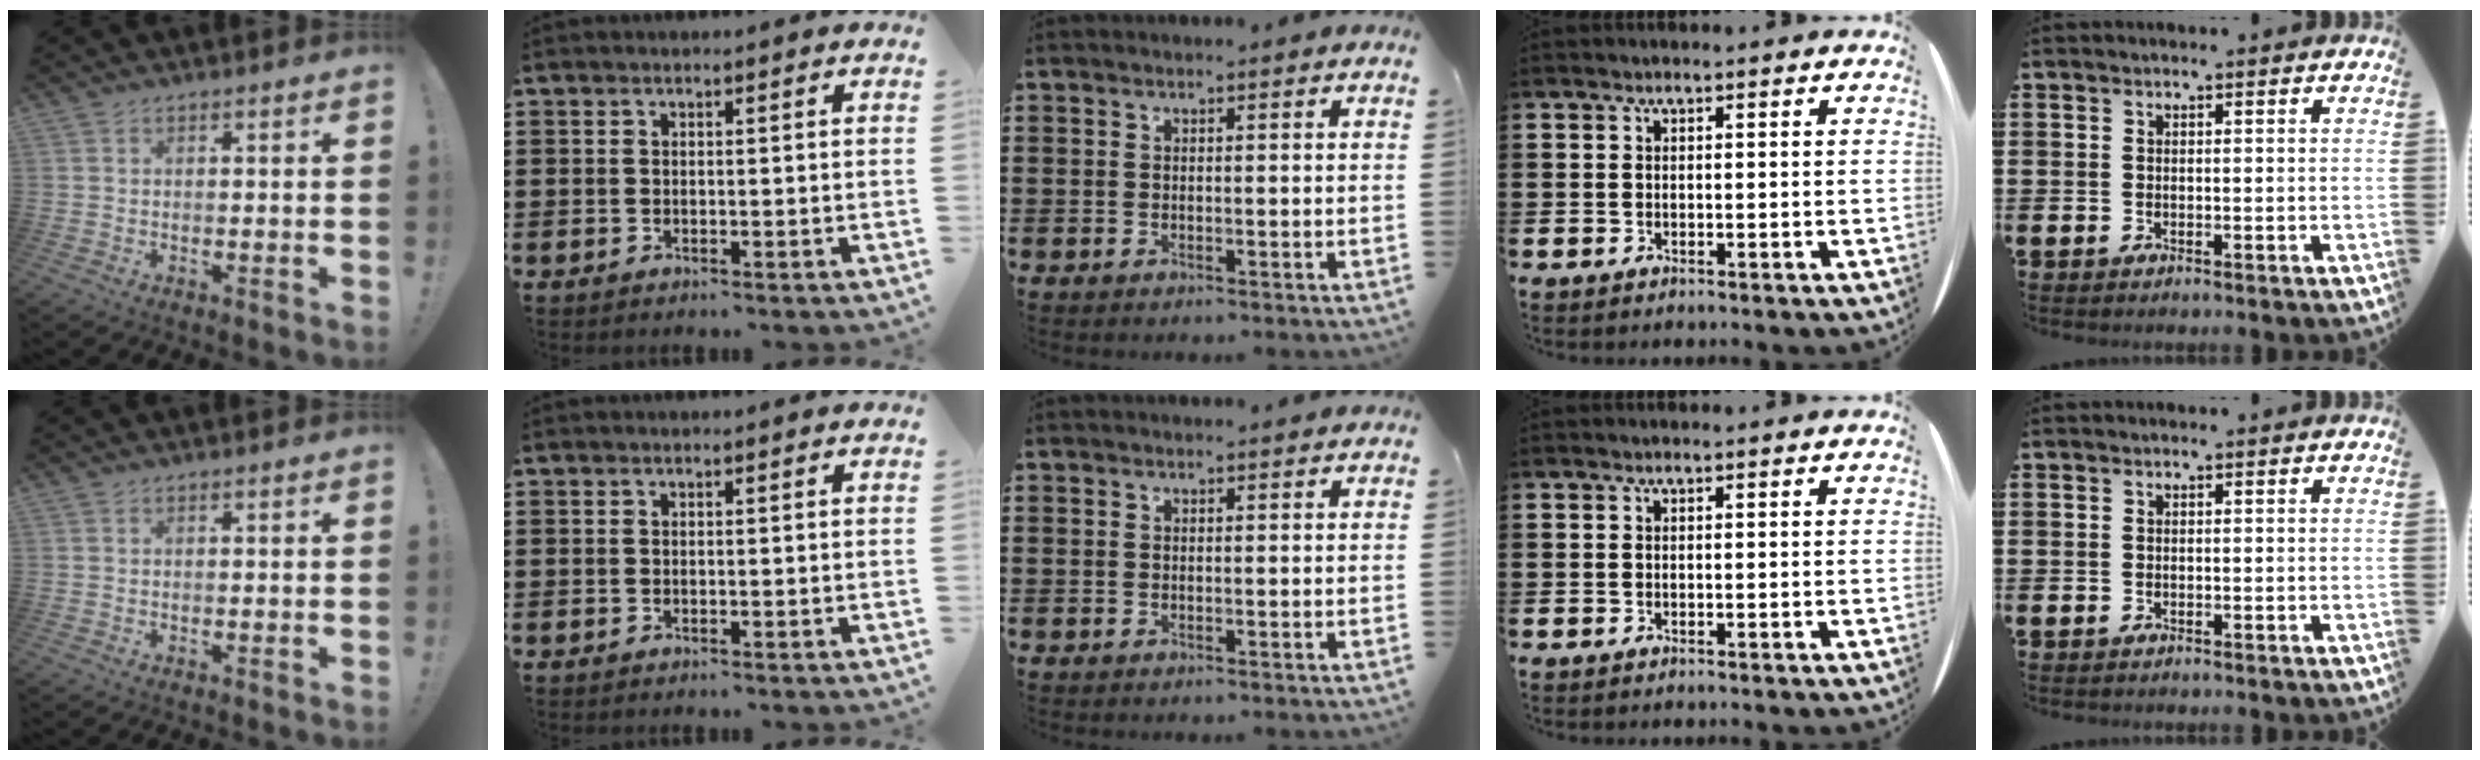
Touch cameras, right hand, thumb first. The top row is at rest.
{}